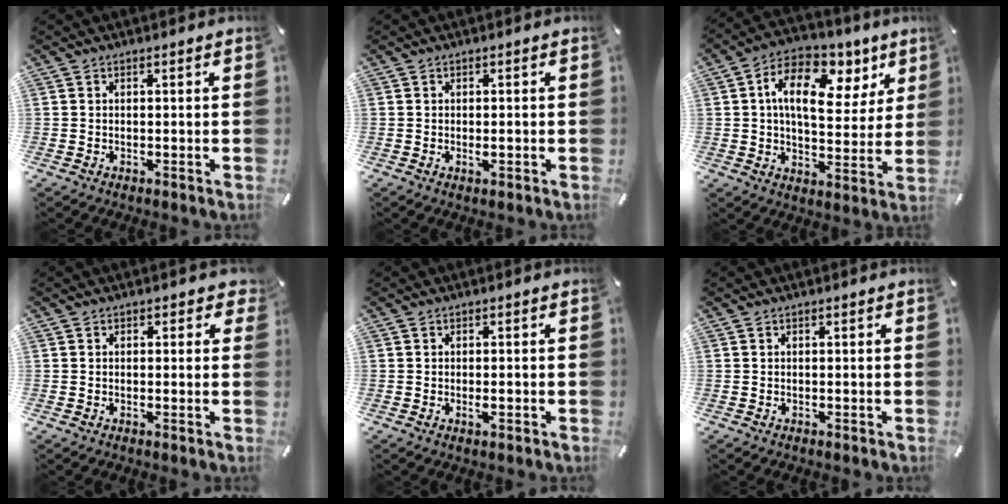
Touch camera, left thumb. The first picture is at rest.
{"total": 1.2, "force": [-0.3, 0.4, 1.0], "torque": [-0.019, -0.002, -0.005]}
{"total": 15.6, "force": [6.3, 9.3, 10.8], "torque": [-0.172, -0.022, 0.111]}
{"total": 1.5, "force": [0.2, 1.1, 0.9], "torque": [-0.001, 0.000, -0.002]}
{"total": 1.4, "force": [-0.4, 0.5, 1.3], "torque": [-0.022, -0.001, -0.008]}
{"total": 0.0}